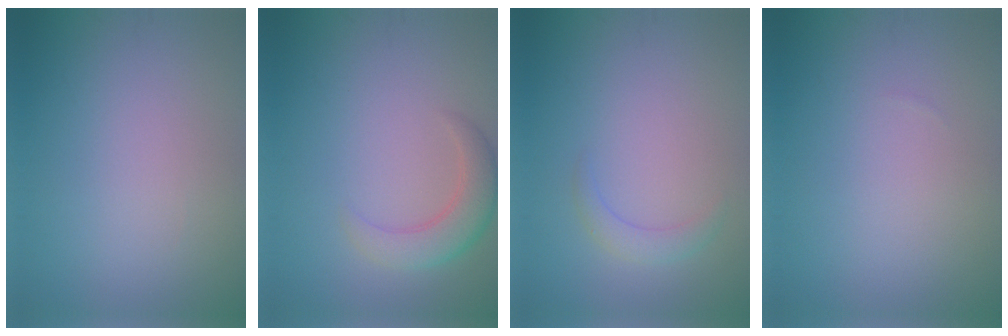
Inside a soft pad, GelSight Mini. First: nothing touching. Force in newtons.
{"total": 3.5, "press": 3.5, "slide": 0.3}
{"total": 1.5, "press": 1.5, "slide": 0.1}
{"total": 0.0}